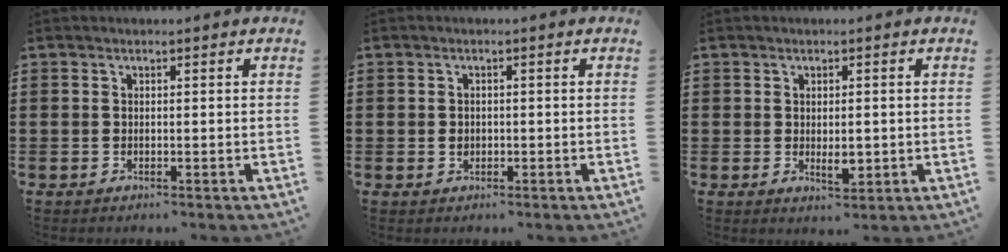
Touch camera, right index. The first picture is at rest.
{"total": 1.1, "force": [-0.2, 0.9, 0.7], "torque": [-0.016, 0.003, -0.004]}
{"total": 2.9, "force": [-0.1, 1.3, 2.6], "torque": [-0.038, -0.001, -0.003]}